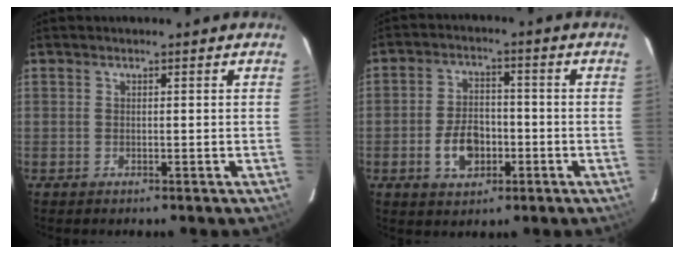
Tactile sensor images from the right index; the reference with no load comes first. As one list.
[{"total": 7.7, "force": [-2.7, 5.0, 5.2], "torque": [-0.102, 0.014, -0.039]}]